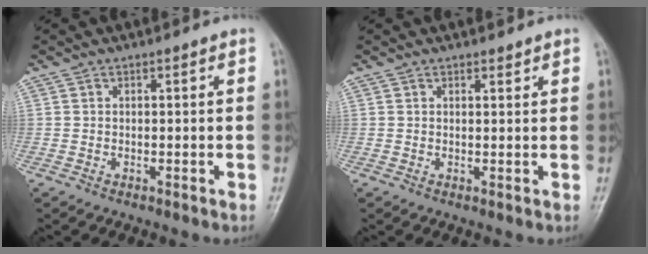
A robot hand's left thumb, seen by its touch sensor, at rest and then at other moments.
{"total": 1.1, "force": [1.0, 0.4, 0.3], "torque": [-0.001, -0.008, 0.014]}